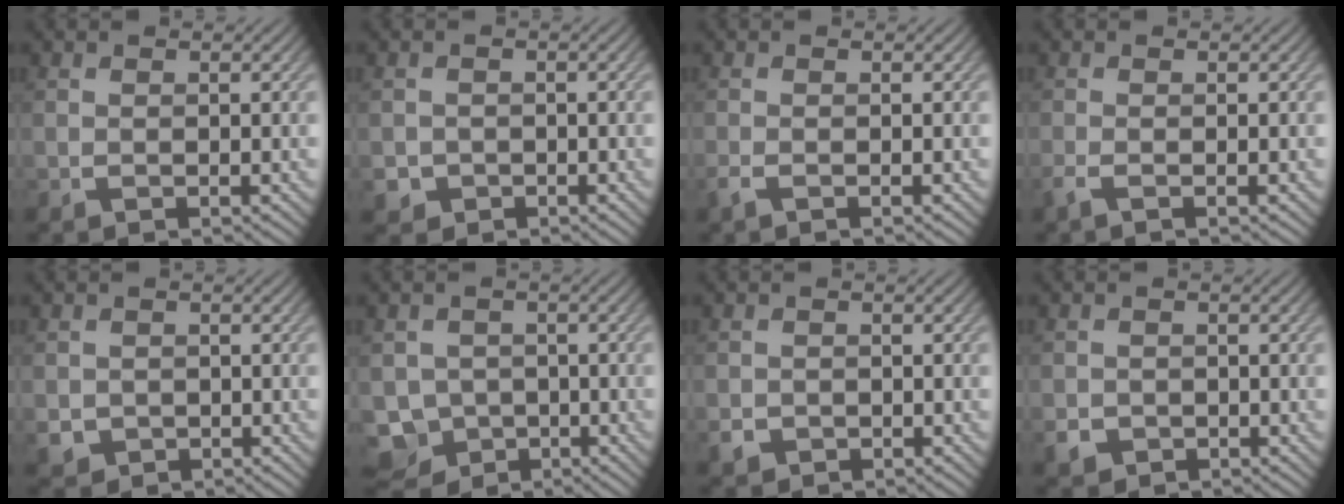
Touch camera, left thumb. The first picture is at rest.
{"total": 2.1, "force": [-0.9, 1.8, 0.3], "torque": [-0.003, -0.007, -0.020]}
{"total": 1.1, "force": [-0.7, 0.2, 0.8], "torque": [-0.021, -0.002, -0.018]}
{"total": 1.2, "force": [-0.7, 0.0, 1.0], "torque": [-0.026, -0.003, -0.021]}
{"total": 2.3, "force": [-0.5, 2.1, 0.5], "torque": [-0.020, -0.015, -0.009]}
{"total": 6.5, "force": [-2.7, 5.6, 1.9], "torque": [-0.051, -0.020, -0.055]}
{"total": 1.7, "force": [-0.8, 1.4, 0.5], "torque": [-0.010, -0.008, -0.017]}
{"total": 2.1, "force": [-0.9, 1.7, 0.6], "torque": [-0.013, -0.009, -0.020]}